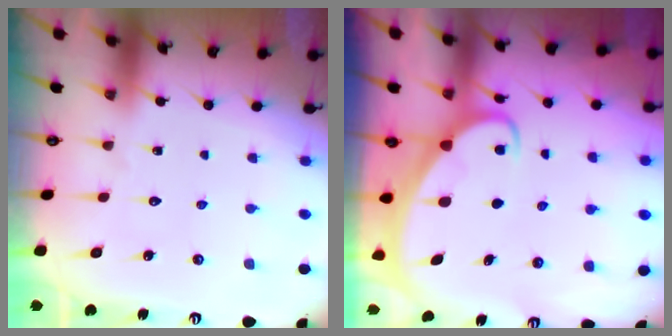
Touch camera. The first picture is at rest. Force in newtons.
{"total": 3.4, "press": 3.4, "slide": 0.4}